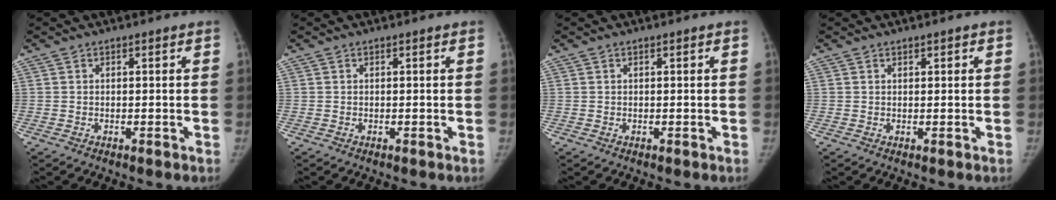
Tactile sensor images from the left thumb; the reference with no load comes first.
{"total": 0.0}
{"total": 0.0}
{"total": 0.8, "force": [0.5, 0.4, 0.5], "torque": [0.000, -0.001, 0.007]}